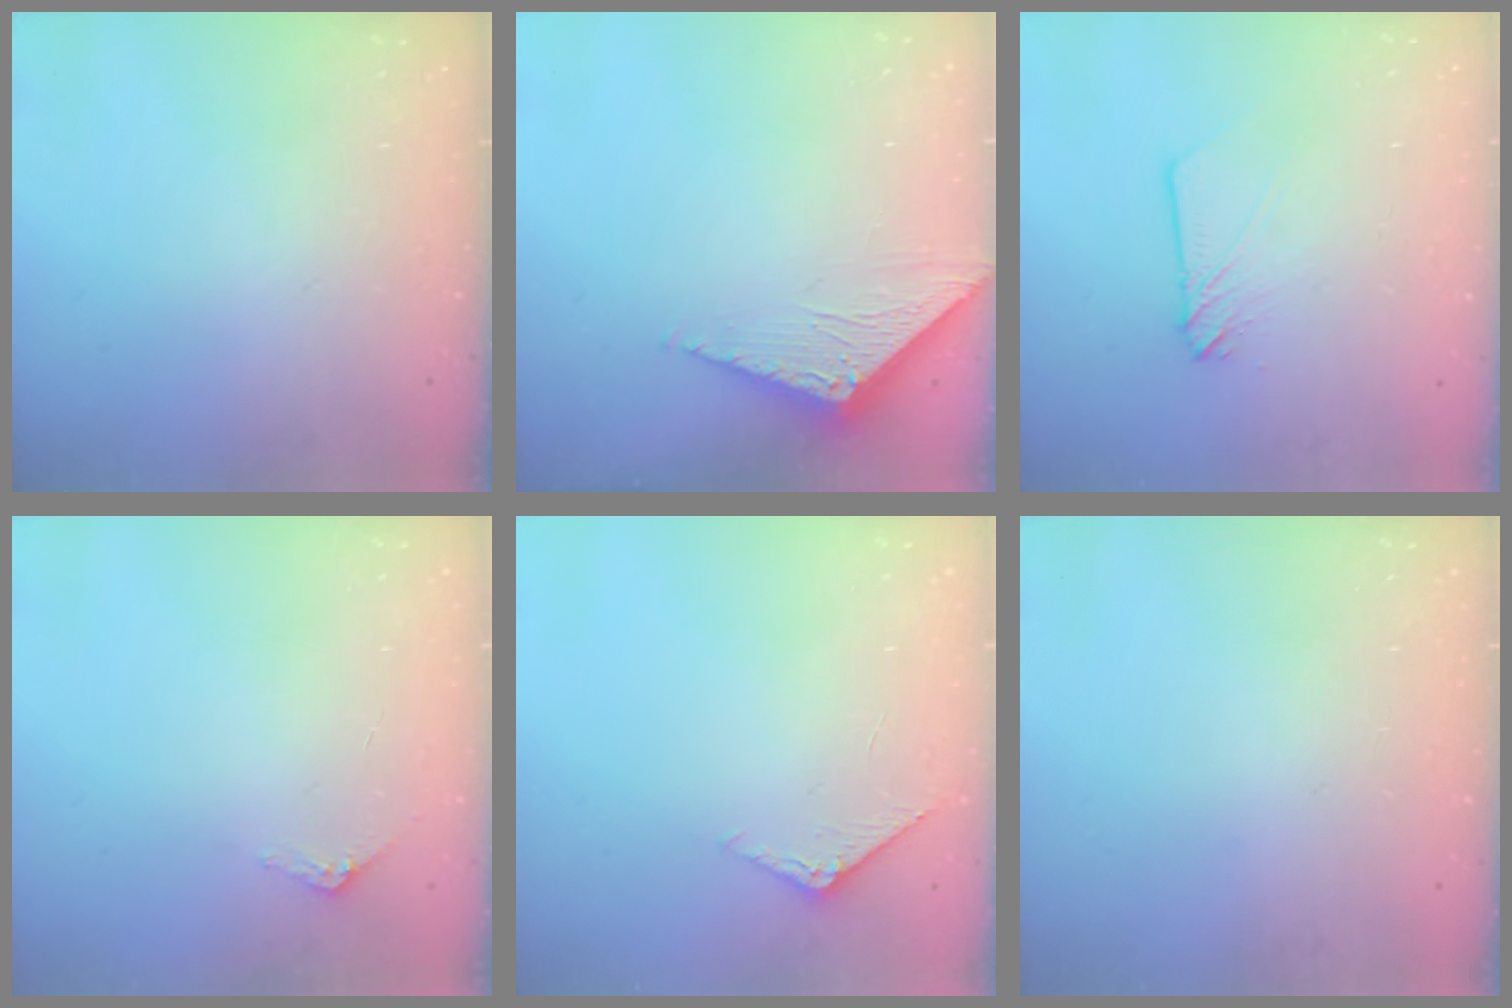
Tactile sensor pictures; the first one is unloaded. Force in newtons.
{"total": 3.0, "press": 3.0, "slide": 0.2}
{"total": 4.1, "press": 4.1, "slide": 0.4}
{"total": 2.9, "press": 2.9, "slide": 0.2}
{"total": 5.0, "press": 4.9, "slide": 0.5}
{"total": 0.0}